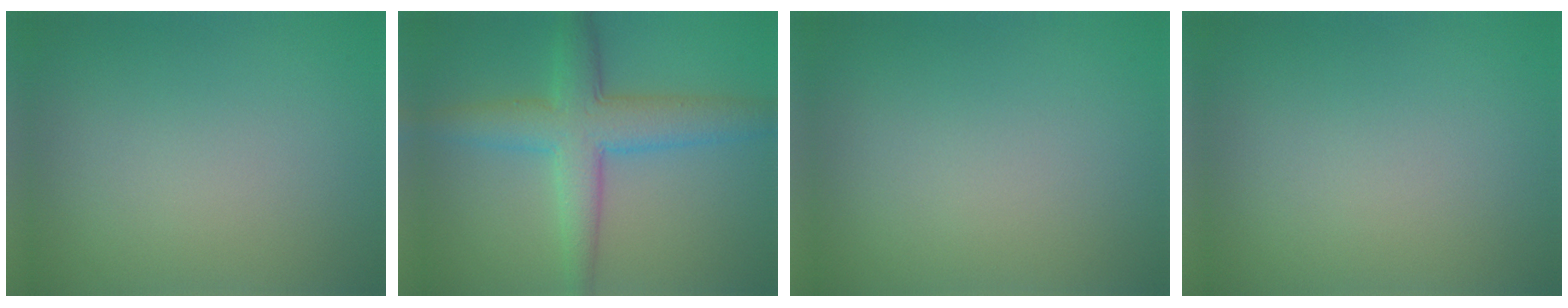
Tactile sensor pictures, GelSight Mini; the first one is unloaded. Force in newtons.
{"total": 5.9, "press": 5.9, "slide": 0.3}
{"total": 0.0}
{"total": 0.0}